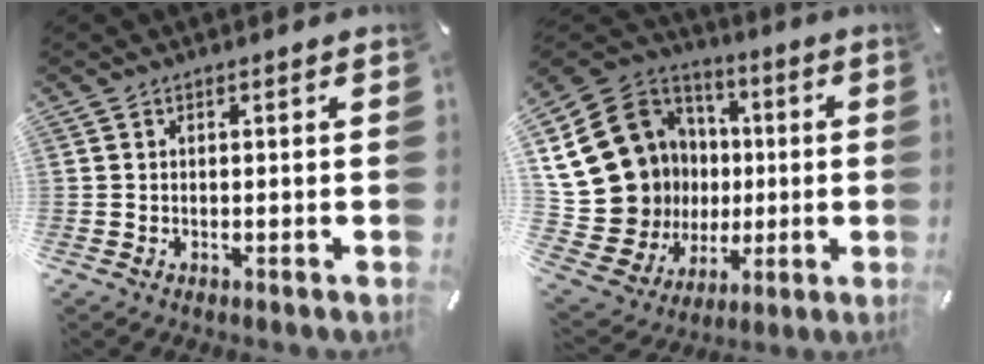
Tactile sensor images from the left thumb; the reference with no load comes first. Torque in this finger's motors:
{"motor_torque": [2.52, 2.49, 1.39, -1.02, 0.42]}